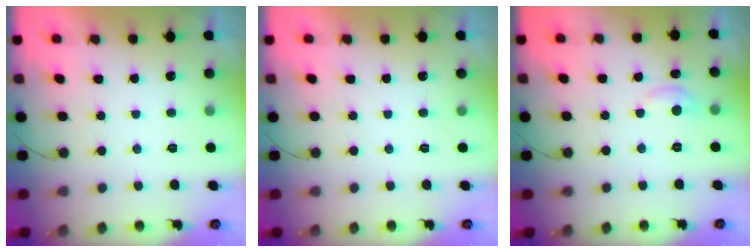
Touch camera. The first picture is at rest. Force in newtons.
{"total": 0.0}
{"total": 5.6, "press": 5.6, "slide": 0.8}